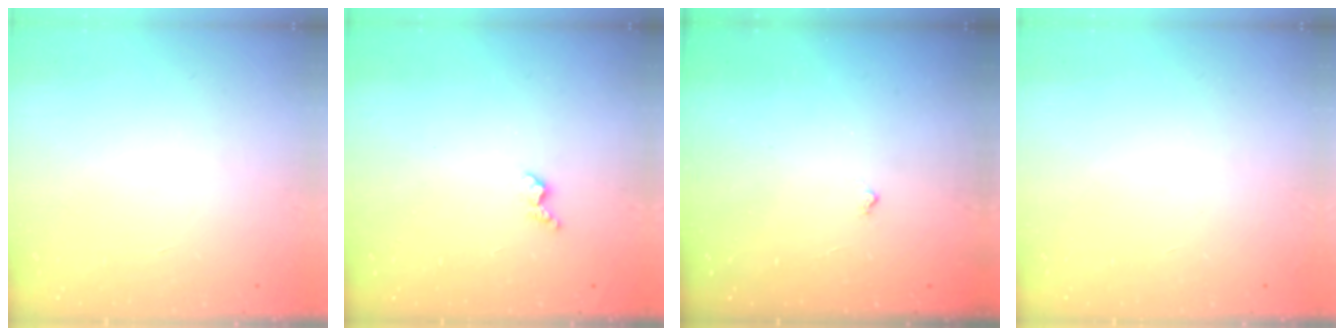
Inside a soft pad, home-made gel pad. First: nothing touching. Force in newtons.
{"total": 3.0, "press": 3.0, "slide": 0.5}
{"total": 3.2, "press": 3.1, "slide": 0.4}
{"total": 0.0}